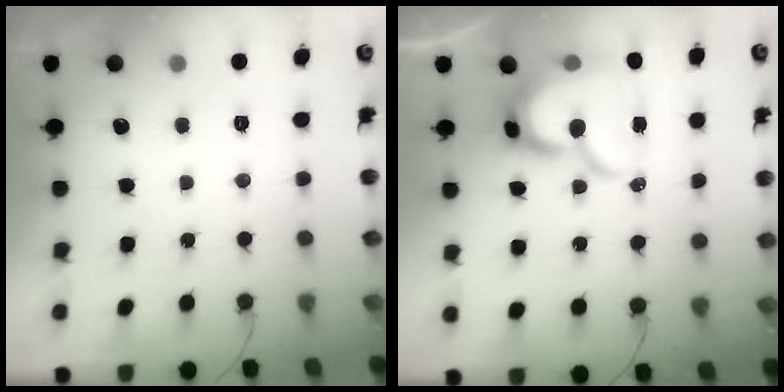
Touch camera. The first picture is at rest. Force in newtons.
{"total": 16.2, "press": 16.2, "slide": 1.5}